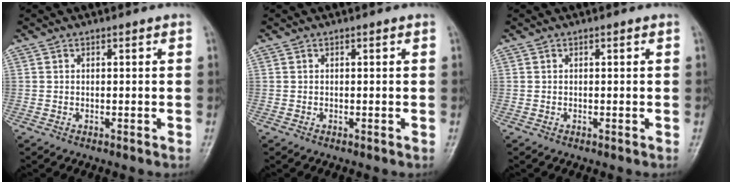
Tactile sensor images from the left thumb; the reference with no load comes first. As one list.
[{"total": 0.0}, {"total": 0.0}]